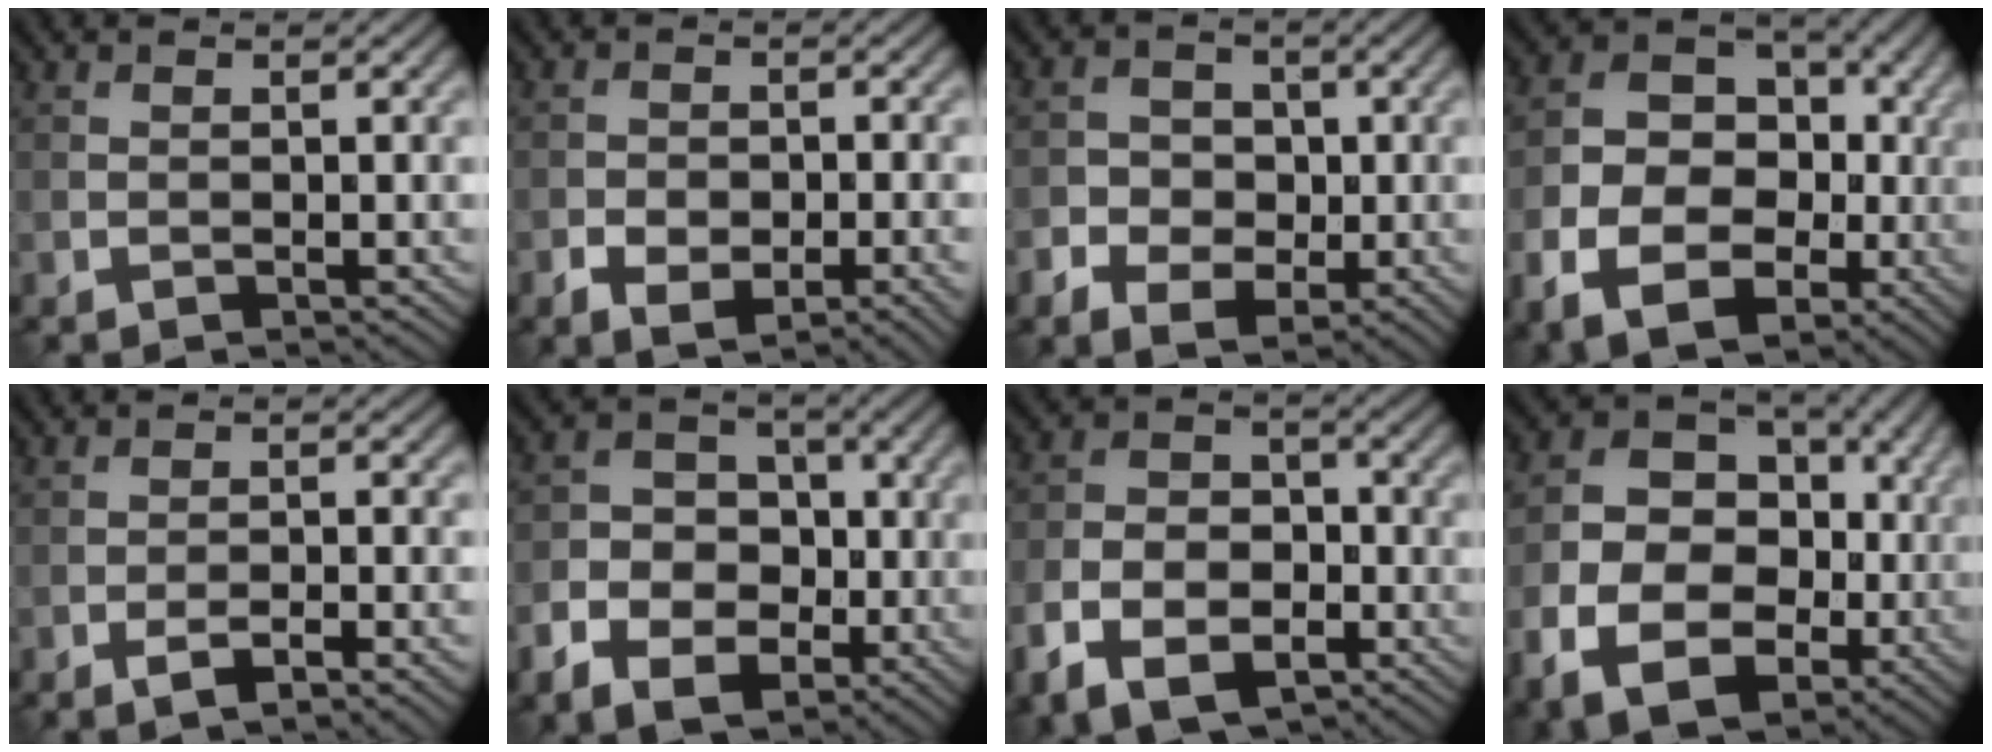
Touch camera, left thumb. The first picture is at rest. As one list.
[{"total": 7.0, "force": [-3.3, 3.6, 5.0], "torque": [-0.077, -0.014, -0.043]}, {"total": 5.4, "force": [-1.4, 4.4, 2.8], "torque": [-0.043, -0.011, -0.032]}, {"total": 12.6, "force": [-2.9, 9.3, 7.9], "torque": [-0.138, -0.025, -0.056]}, {"total": 4.3, "force": [-2.5, 0.9, 3.4], "torque": [-0.059, 0.004, -0.038]}, {"total": 8.1, "force": [-2.9, 6.2, 4.3], "torque": [-0.076, -0.014, -0.064]}, {"total": 10.4, "force": [-5.6, 6.4, 6.0], "torque": [-0.133, -0.025, -0.104]}, {"total": 12.7, "force": [-2.5, 9.5, 8.0], "torque": [-0.156, -0.022, -0.050]}]